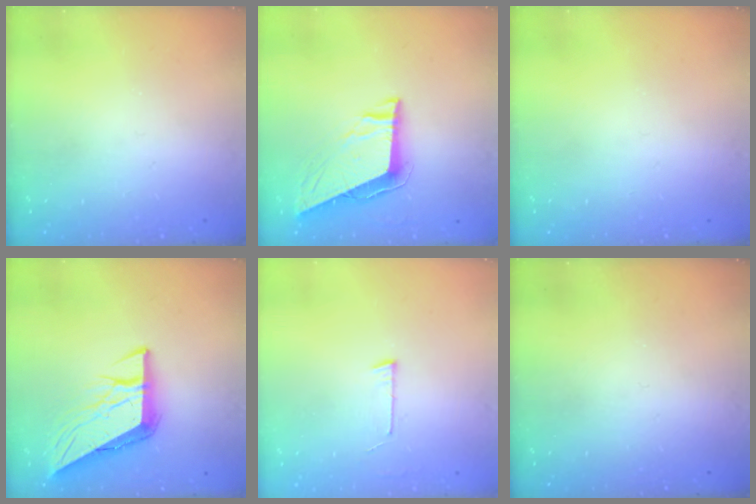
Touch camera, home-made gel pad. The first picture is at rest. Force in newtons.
{"total": 9.7, "press": 9.7, "slide": 1.2}
{"total": 0.0}
{"total": 8.9, "press": 8.9, "slide": 0.9}
{"total": 2.7, "press": 2.7, "slide": 0.2}
{"total": 0.0}